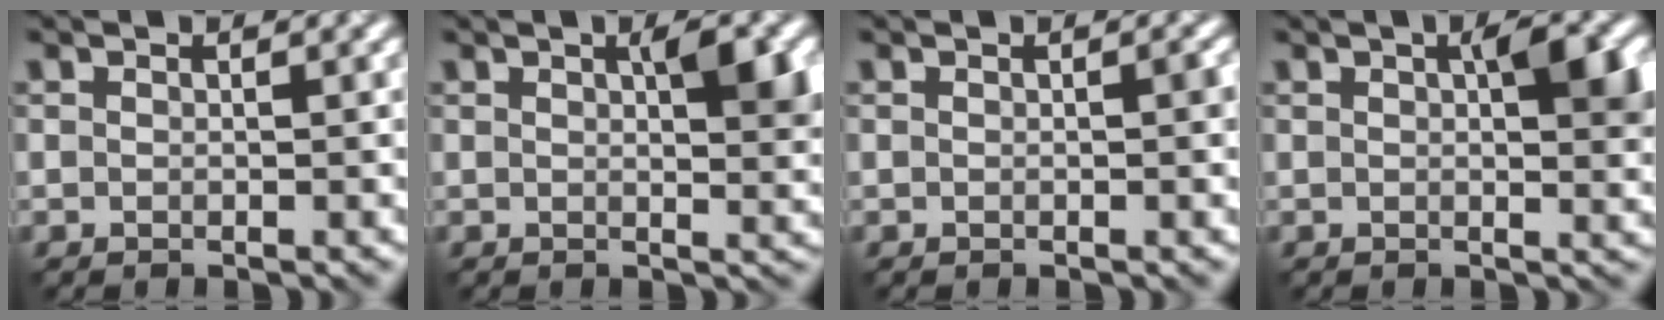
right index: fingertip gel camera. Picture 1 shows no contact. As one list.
[{"total": 3.6, "force": [1.0, 1.2, 3.3], "torque": [-0.046, 0.002, 0.017]}, {"total": 1.1, "force": [0.0, 0.4, 1.0], "torque": [-0.013, 0.000, 0.001]}, {"total": 4.3, "force": [1.0, 1.6, 3.9], "torque": [-0.053, 0.003, 0.015]}]